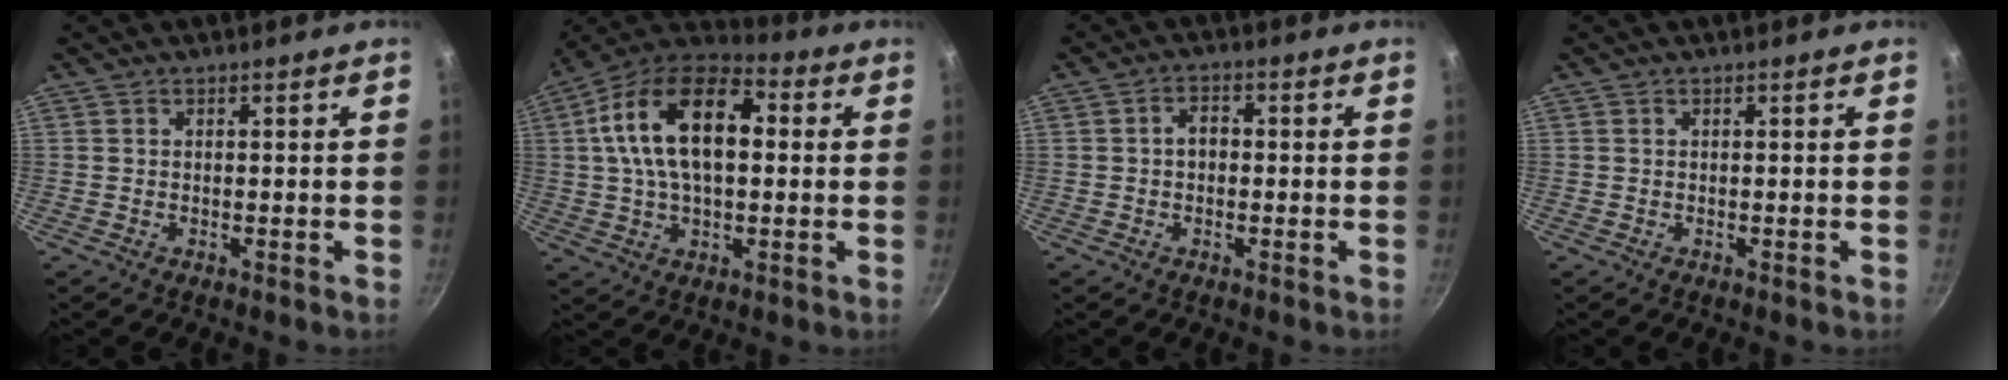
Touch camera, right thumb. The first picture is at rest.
{"total": 18.7, "force": [2.8, 10.7, 15.1], "torque": [-0.243, 0.028, 0.030]}
{"total": 2.9, "force": [0.0, 2.1, 2.0], "torque": [-0.021, 0.010, -0.005]}
{"total": 0.0}